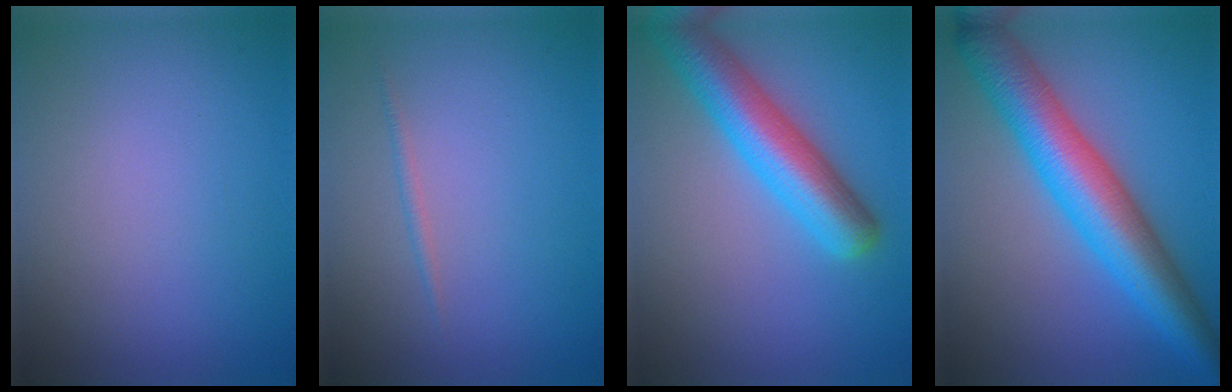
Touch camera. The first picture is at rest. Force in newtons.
{"total": 0.6, "press": 0.6, "slide": 0.0}
{"total": 6.9, "press": 6.9, "slide": 0.4}
{"total": 9.2, "press": 9.2, "slide": 0.1}